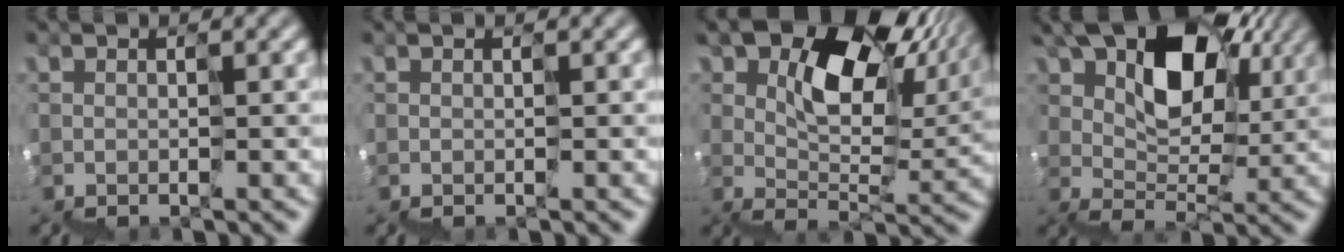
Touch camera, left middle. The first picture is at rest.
{"total": 0.0}
{"total": 10.5, "force": [5.9, 5.4, 6.8], "torque": [-0.098, 0.017, 0.093]}
{"total": 8.8, "force": [5.0, 5.1, 5.2], "torque": [-0.087, 0.021, 0.078]}